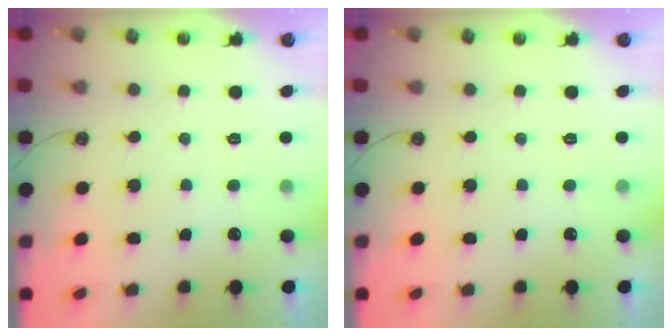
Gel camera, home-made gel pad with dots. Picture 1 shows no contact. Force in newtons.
{"total": 0.0}